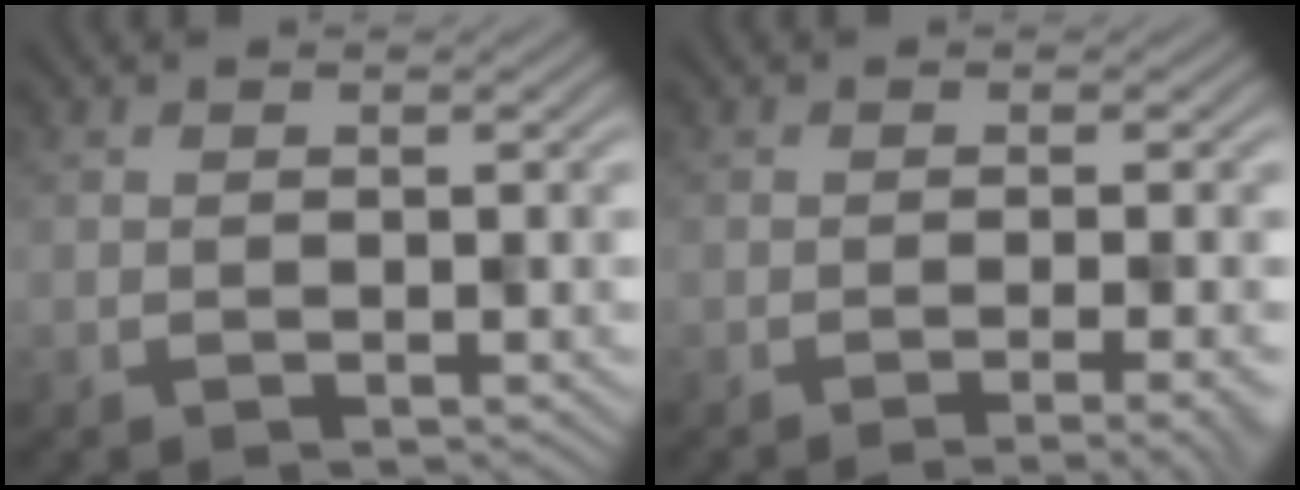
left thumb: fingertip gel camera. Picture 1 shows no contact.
{"total": 4.0, "force": [-2.1, 0.8, 3.3], "torque": [-0.029, 0.009, -0.024]}